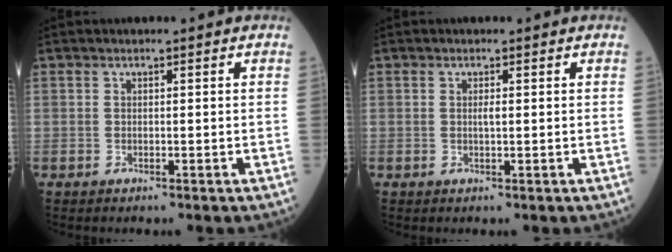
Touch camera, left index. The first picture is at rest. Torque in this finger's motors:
{"motor_torque": [0.11, 0.25, 0.01, 0.00]}